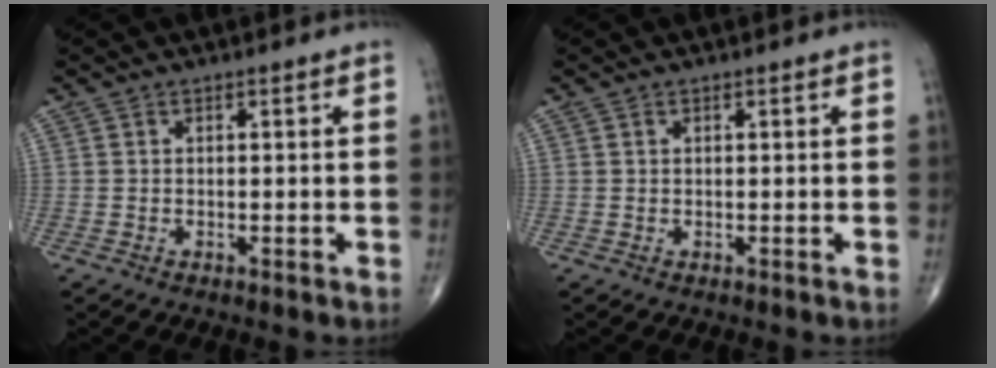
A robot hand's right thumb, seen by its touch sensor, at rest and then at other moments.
{"total": 0.0}